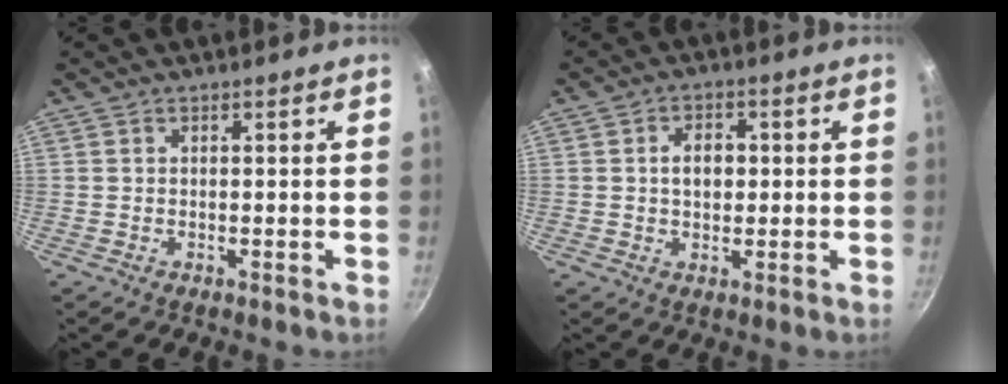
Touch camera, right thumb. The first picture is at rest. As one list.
[{"total": 4.9, "force": [0.4, 3.4, 3.5], "torque": [-0.035, 0.008, 0.004]}]